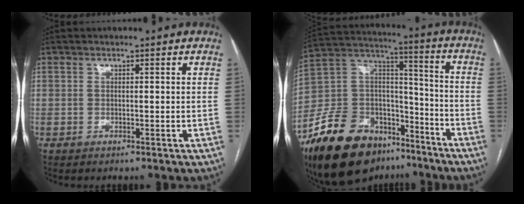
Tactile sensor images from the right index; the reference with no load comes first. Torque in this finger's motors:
{"motor_torque": [1.08, -1.06, 0.01, -0.21]}